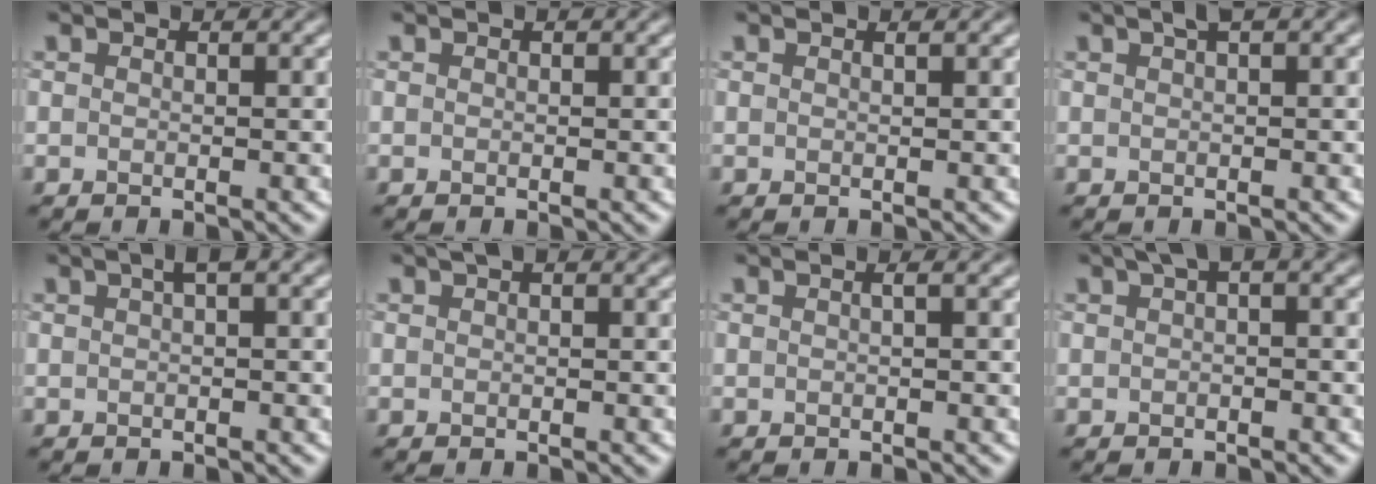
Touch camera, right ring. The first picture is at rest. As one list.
[{"total": 0.0}, {"total": 0.0}, {"total": 1.2, "force": [0.6, 0.4, 1.0], "torque": [-0.015, 0.012, 0.010]}, {"total": 1.3, "force": [0.4, 0.4, 1.2], "torque": [-0.020, 0.013, 0.007]}, {"total": 0.8, "force": [0.4, 0.4, 0.6], "torque": [-0.009, 0.006, 0.001]}, {"total": 0.5, "force": [0.1, 0.0, 0.5], "torque": [-0.012, 0.003, 0.005]}, {"total": 1.6, "force": [0.4, 0.7, 1.3], "torque": [-0.019, 0.014, 0.005]}]